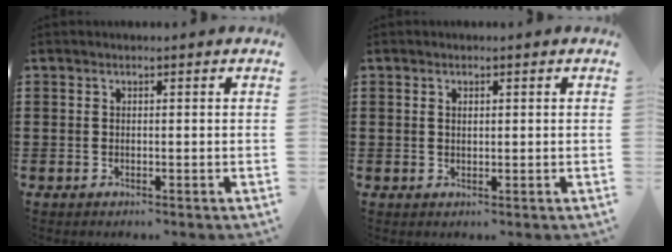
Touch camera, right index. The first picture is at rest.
{"total": 0.9, "force": [0.3, 0.4, 0.7], "torque": [-0.016, 0.003, 0.005]}